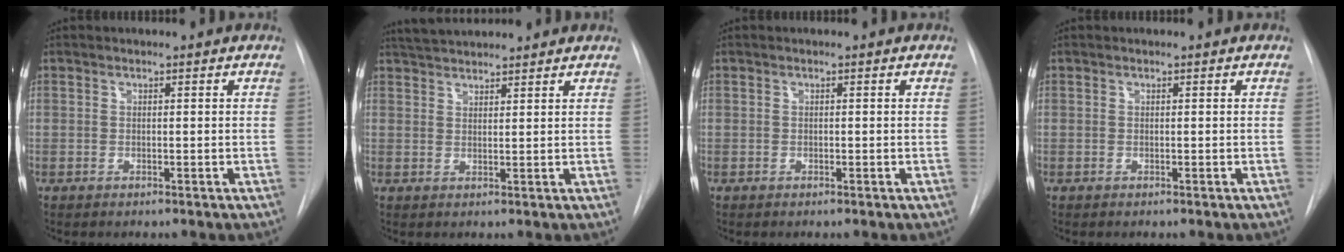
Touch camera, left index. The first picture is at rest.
{"total": 5.7, "force": [5.4, 0.6, 1.9], "torque": [-0.039, 0.031, 0.089]}
{"total": 0.6, "force": [-0.6, 0.0, 0.0], "torque": [0.006, -0.004, -0.010]}
{"total": 0.0}